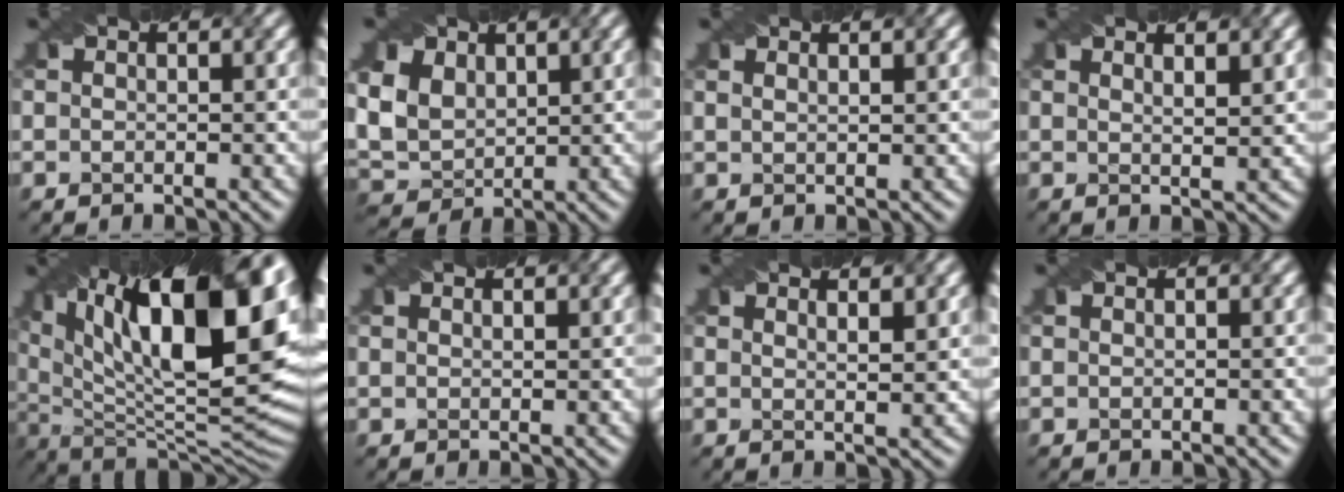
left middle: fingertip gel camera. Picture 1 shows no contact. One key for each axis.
{"total": 8.2, "fx": 3.1, "fy": 6.0, "fz": 4.6, "tx": -0.124, "ty": 0.021, "tz": 0.058}
{"total": 1.7, "fx": 1.2, "fy": 0.7, "fz": 1.0, "tx": 0.001, "ty": -0.001, "tz": 0.000}
{"total": 2.6, "fx": 1.7, "fy": 0.8, "fz": 1.8, "tx": -0.007, "ty": 0.004, "tz": 0.007}
{"total": 19.9, "fx": 7.5, "fy": 8.3, "fz": 16.4, "tx": -0.253, "ty": 0.025, "tz": 0.136}
{"total": 0.6, "fx": 0.5, "fy": 0.1, "fz": 0.3, "tx": -0.006, "ty": -0.002, "tz": 0.007}
{"total": 3.1, "fx": 1.8, "fy": 1.0, "fz": 2.3, "tx": -0.008, "ty": 0.006, "tz": 0.005}
{"total": 0.0}